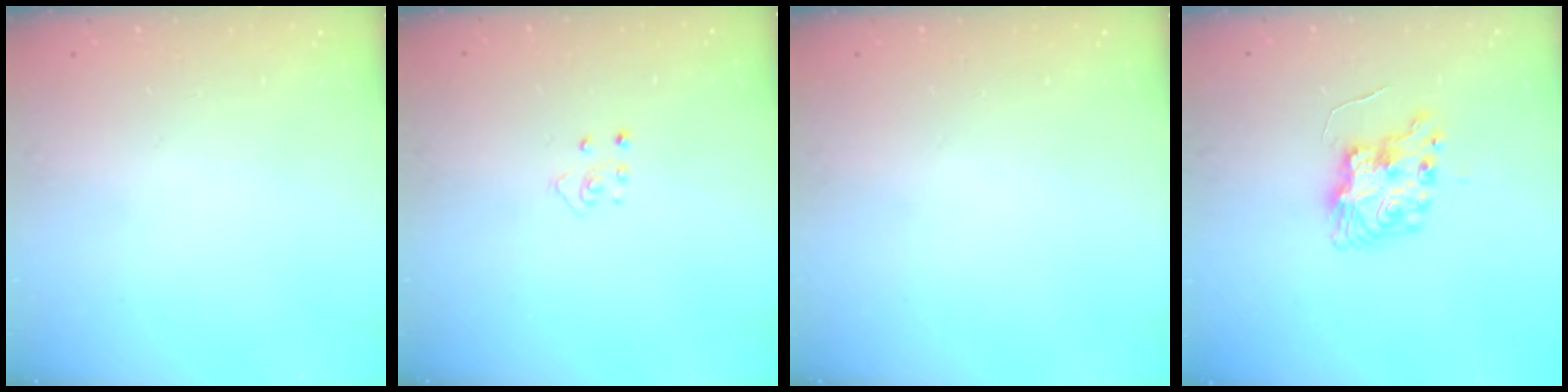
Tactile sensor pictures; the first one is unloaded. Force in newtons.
{"total": 3.7, "press": 3.7, "slide": 0.3}
{"total": 0.0}
{"total": 9.8, "press": 9.8, "slide": 0.9}